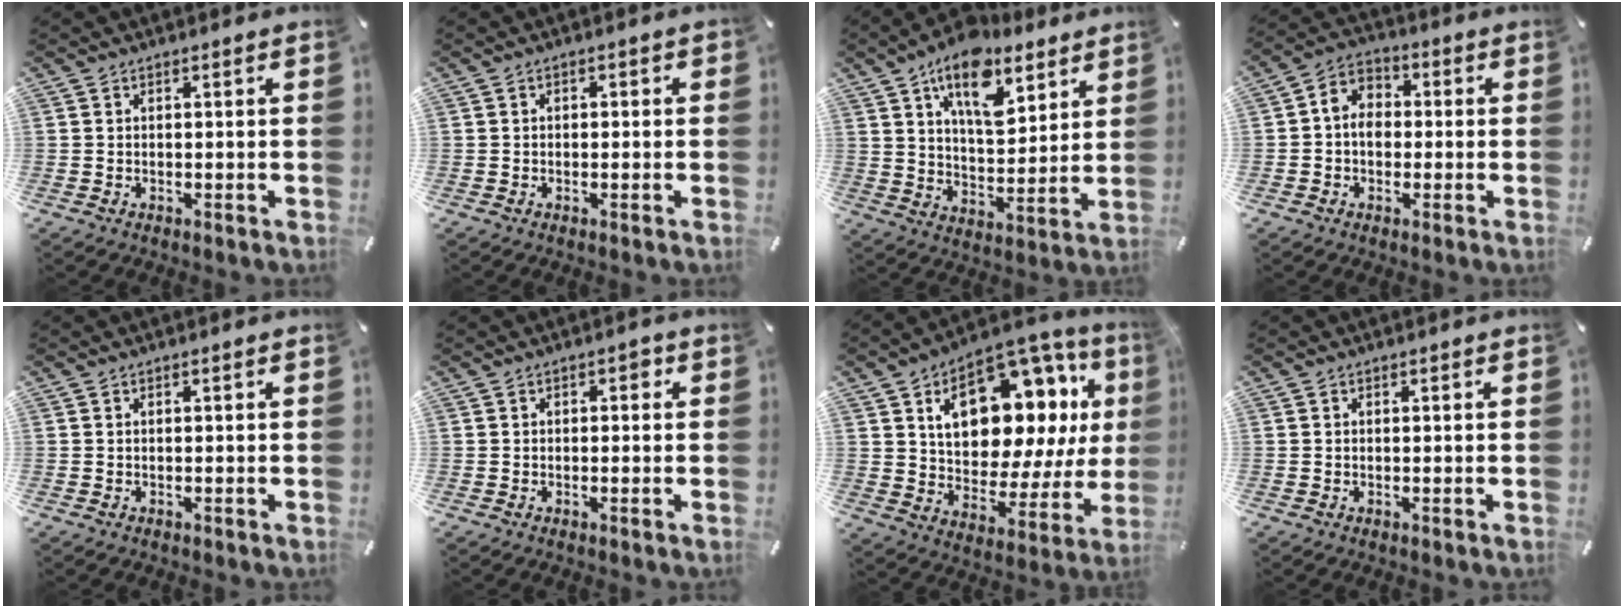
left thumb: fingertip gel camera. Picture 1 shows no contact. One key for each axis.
{"total": 0.9, "fx": -0.4, "fy": 0.6, "fz": 0.6, "tx": -0.010, "ty": 0.003, "tz": -0.009}
{"total": 15.2, "fx": 9.5, "fy": 7.9, "fz": 8.9, "tx": -0.143, "ty": -0.042, "tz": 0.167}
{"total": 6.1, "fx": -0.8, "fy": 5.1, "fz": 3.2, "tx": -0.074, "ty": 0.014, "tz": -0.017}
{"total": 0.0}
{"total": 1.7, "fx": 0.1, "fy": 1.1, "fz": 1.3, "tx": -0.018, "ty": 0.005, "tz": -0.003}
{"total": 20.7, "fx": 8.8, "fy": 12.2, "fz": 14.2, "tx": -0.217, "ty": -0.045, "tz": 0.151}
{"total": 0.0}